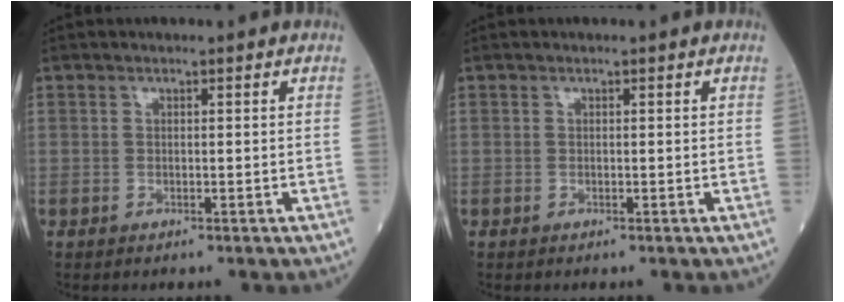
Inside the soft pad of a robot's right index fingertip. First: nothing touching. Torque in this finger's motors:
{"motor_torque": [0.02, 0.02, 0.00, 0.00]}